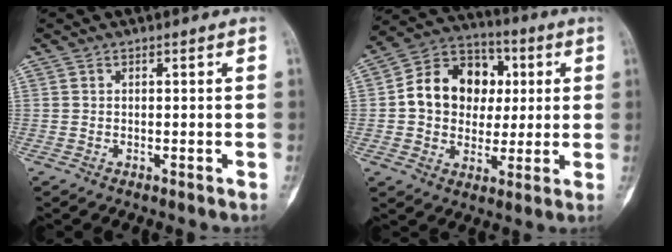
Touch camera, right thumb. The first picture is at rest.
{"total": 15.6, "force": [1.7, 12.7, 8.8], "torque": [-0.101, 0.021, 0.024]}